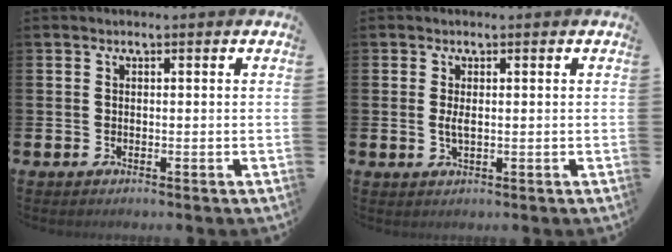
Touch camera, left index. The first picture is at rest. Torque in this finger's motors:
{"motor_torque": [0.60, -0.15, 0.34, 0.11]}